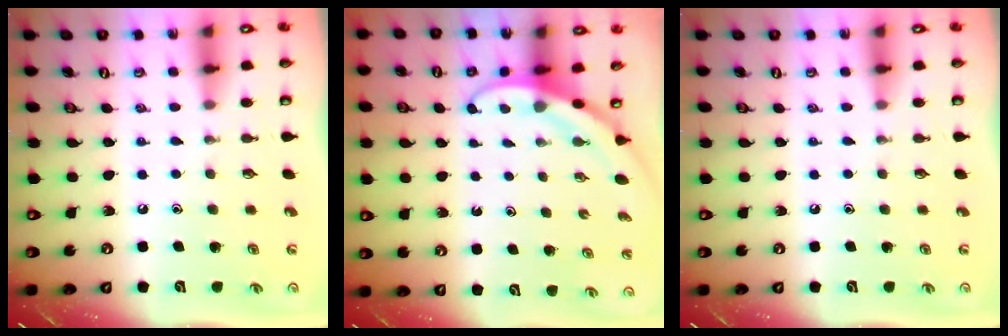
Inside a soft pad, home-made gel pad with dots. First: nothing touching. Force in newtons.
{"total": 3.1, "press": 3.1, "slide": 0.0}
{"total": 0.0}